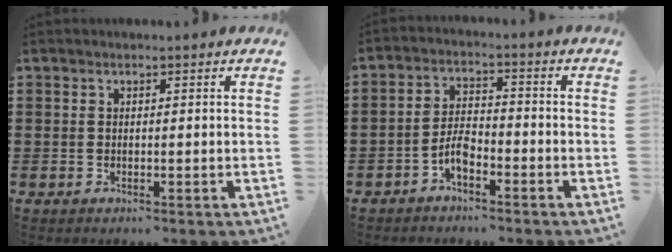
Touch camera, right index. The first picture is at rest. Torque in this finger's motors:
{"motor_torque": [2.14, 0.00, 0.29, 0.00]}